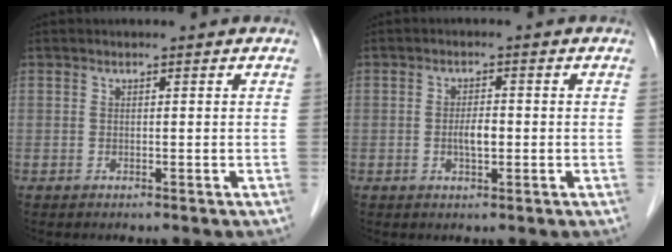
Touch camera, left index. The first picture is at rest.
{"total": 2.7, "force": [-0.4, 0.9, 2.5], "torque": [-0.047, 0.002, -0.006]}